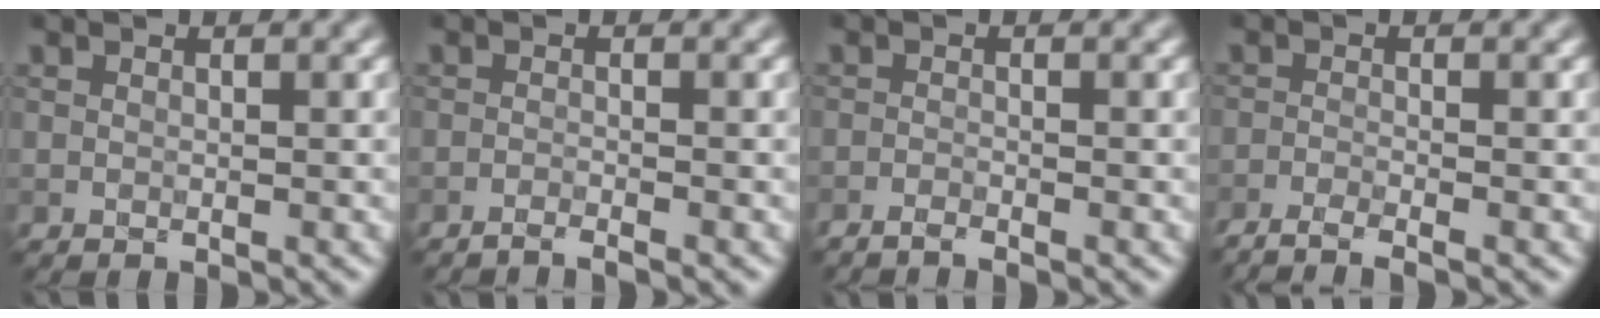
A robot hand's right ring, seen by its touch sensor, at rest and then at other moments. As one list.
[{"total": 1.7, "force": [-1.5, 0.1, 0.9], "torque": [-0.018, 0.002, -0.035]}, {"total": 1.6, "force": [-1.4, 0.1, 0.8], "torque": [-0.023, 0.000, -0.033]}, {"total": 3.7, "force": [-2.9, 0.6, 2.2], "torque": [-0.046, -0.003, -0.062]}]